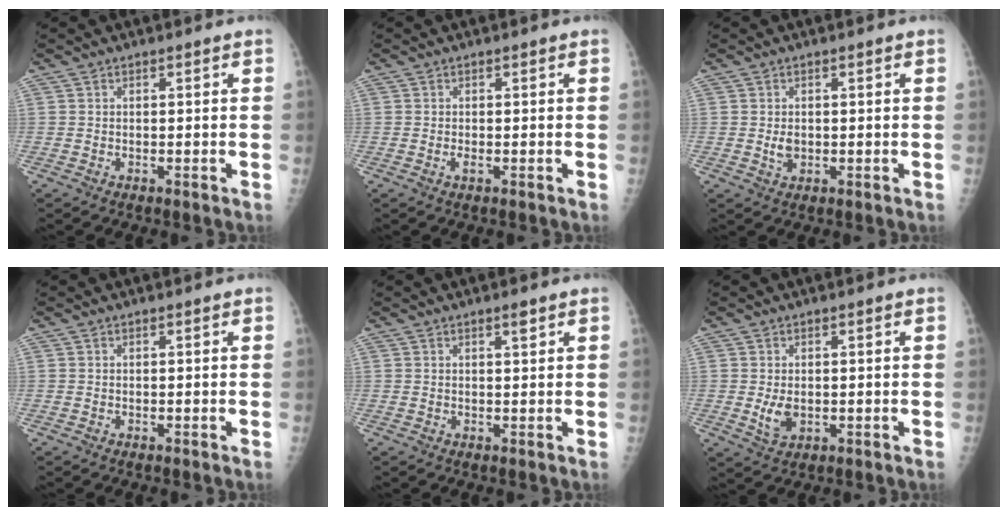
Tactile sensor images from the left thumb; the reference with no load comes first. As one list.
[{"total": 0.8, "force": [-0.2, 0.3, 0.7], "torque": [-0.017, 0.000, -0.005]}, {"total": 2.1, "force": [0.0, 1.6, 1.4], "torque": [-0.017, -0.001, 0.003]}, {"total": 0.0}, {"total": 1.4, "force": [0.9, 0.2, 1.1], "torque": [-0.015, -0.005, 0.015]}, {"total": 3.6, "force": [-0.2, 2.4, 2.7], "torque": [-0.045, -0.008, 0.002]}]